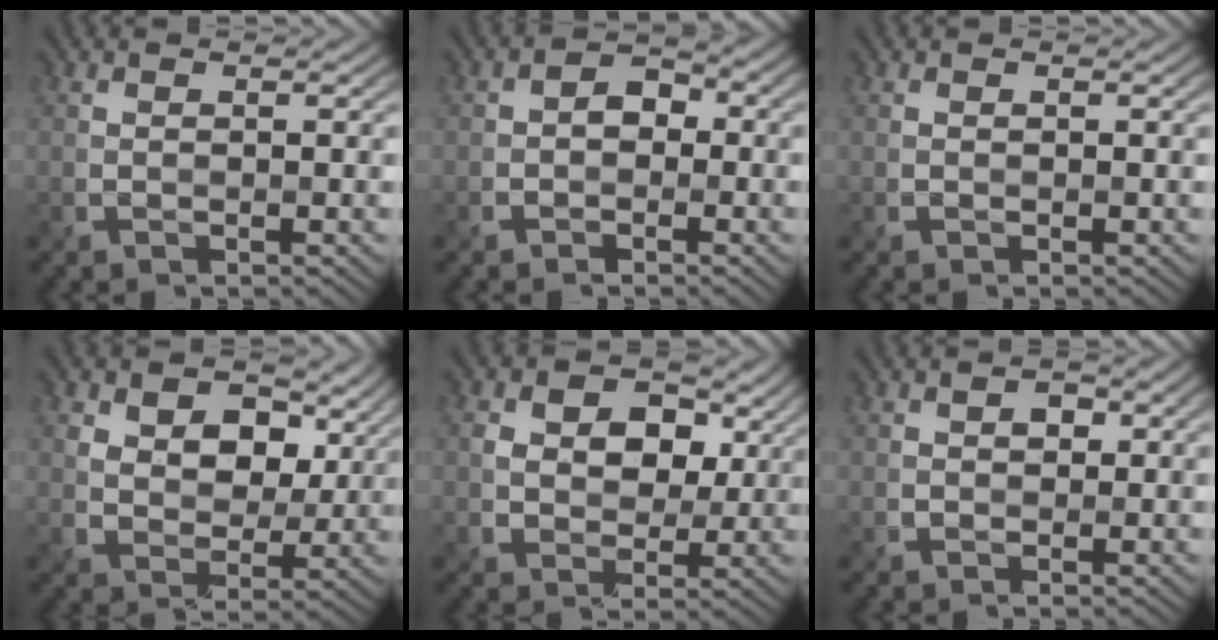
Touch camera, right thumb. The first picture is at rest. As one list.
[{"total": 2.6, "force": [-0.7, 2.2, 1.2], "torque": [-0.015, 0.004, -0.022]}, {"total": 0.0}, {"total": 9.6, "force": [4.1, 6.5, 5.7], "torque": [-0.112, -0.002, 0.057]}, {"total": 7.6, "force": [2.4, 5.7, 4.4], "torque": [-0.090, -0.004, 0.028]}, {"total": 1.7, "force": [0.3, 1.3, 1.0], "torque": [-0.020, -0.003, 0.007]}]